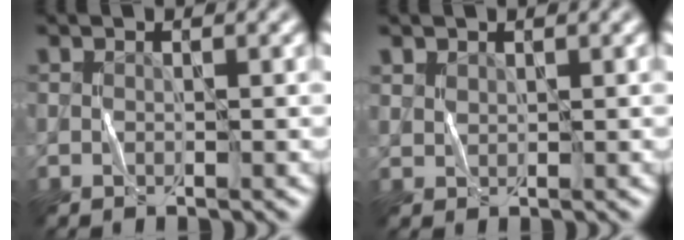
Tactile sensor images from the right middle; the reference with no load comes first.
{"total": 1.0, "force": [0.7, 0.7, 0.3], "torque": [-0.011, 0.001, 0.019]}